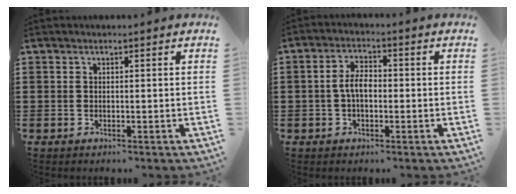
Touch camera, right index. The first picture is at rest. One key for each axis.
{"total": 4.2, "fx": -0.5, "fy": 2.2, "fz": 3.6, "tx": -0.081, "ty": 0.002, "tz": -0.014}